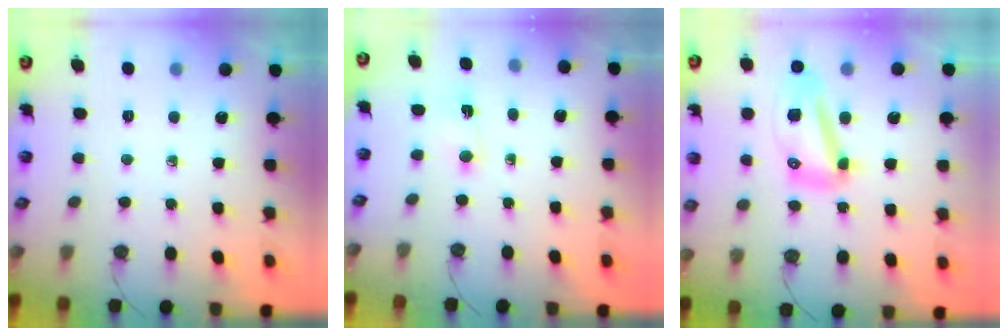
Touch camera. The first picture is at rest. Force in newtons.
{"total": 1.1, "press": 1.0, "slide": 0.5}
{"total": 11.5, "press": 11.4, "slide": 1.3}